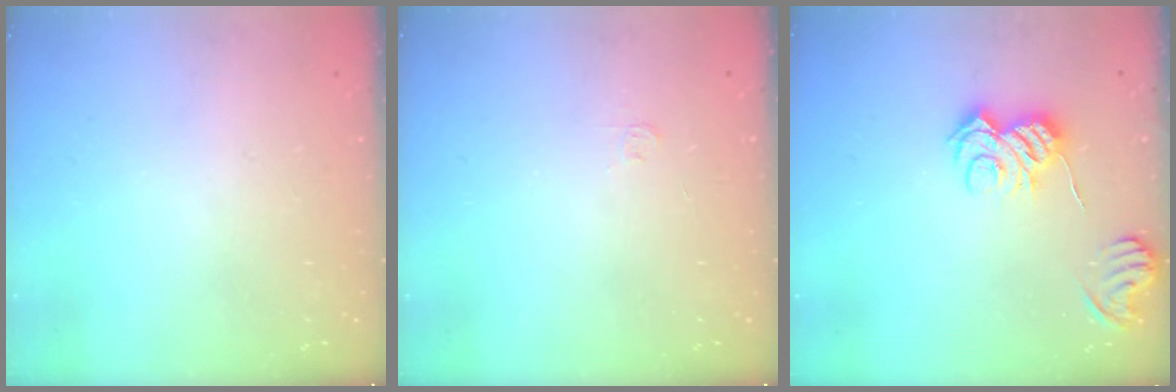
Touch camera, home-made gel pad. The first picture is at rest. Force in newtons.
{"total": 2.8, "press": 2.8, "slide": 0.4}
{"total": 9.1, "press": 9.1, "slide": 0.6}